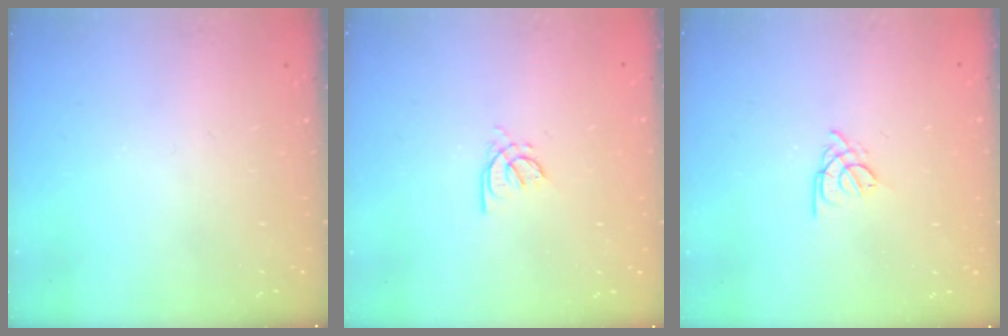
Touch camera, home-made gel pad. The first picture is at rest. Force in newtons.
{"total": 2.4, "press": 2.4, "slide": 0.6}
{"total": 2.7, "press": 2.6, "slide": 0.5}